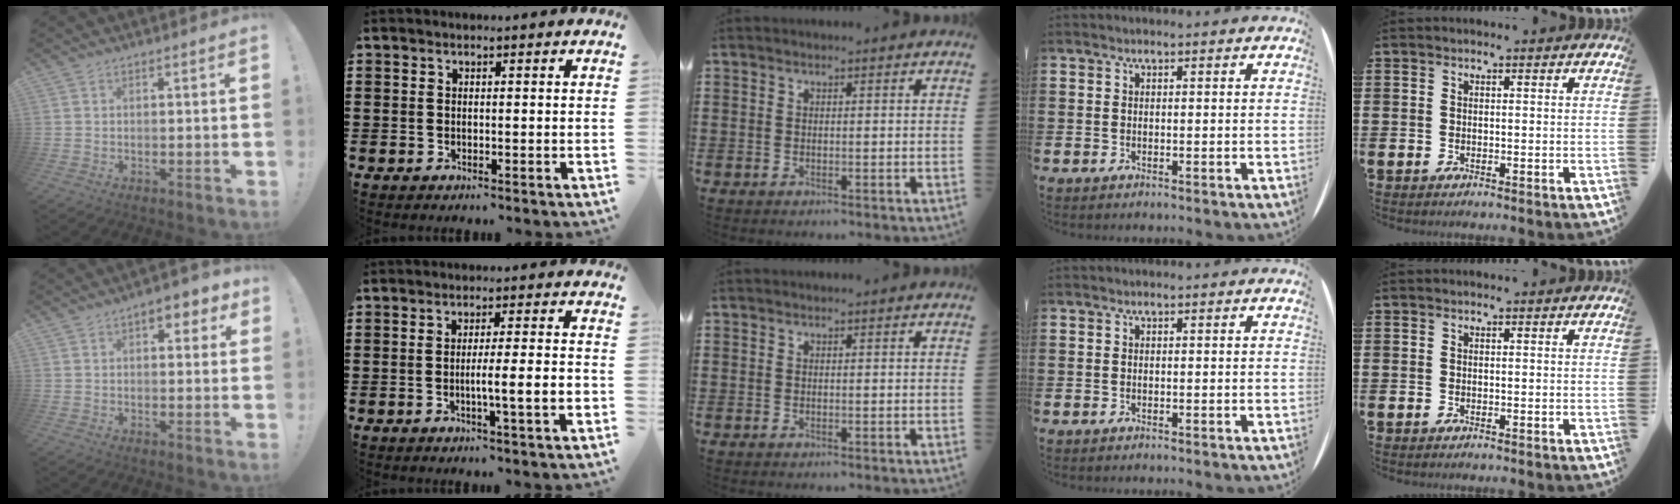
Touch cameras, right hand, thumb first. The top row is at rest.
{"thumb": {"total": 5.9, "force": [2.8, 2.9, 4.2], "torque": [-0.052, -0.003, 0.045]}, "index": {"total": 5.7, "force": [-1.6, -0.1, 5.5], "torque": [-0.092, -0.009, -0.029]}}